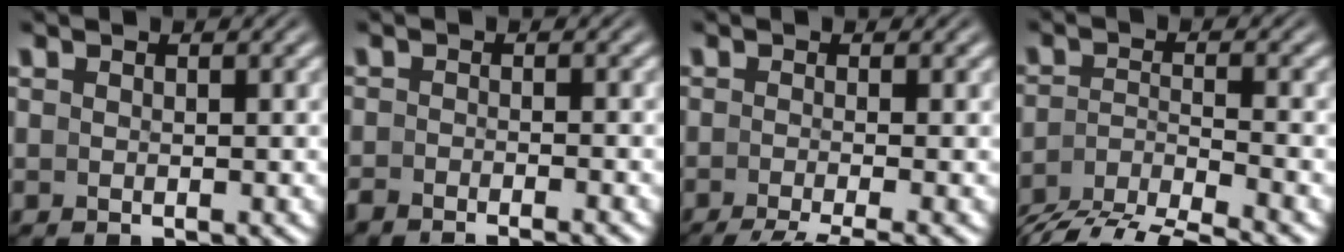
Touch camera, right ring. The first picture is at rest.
{"total": 3.5, "force": [-3.3, 0.9, 0.9], "torque": [-0.006, -0.002, -0.056]}
{"total": 7.9, "force": [-6.5, 2.6, 3.8], "torque": [-0.055, -0.022, -0.088]}
{"total": 7.7, "force": [-5.6, 3.7, 3.9], "torque": [-0.070, -0.021, -0.085]}